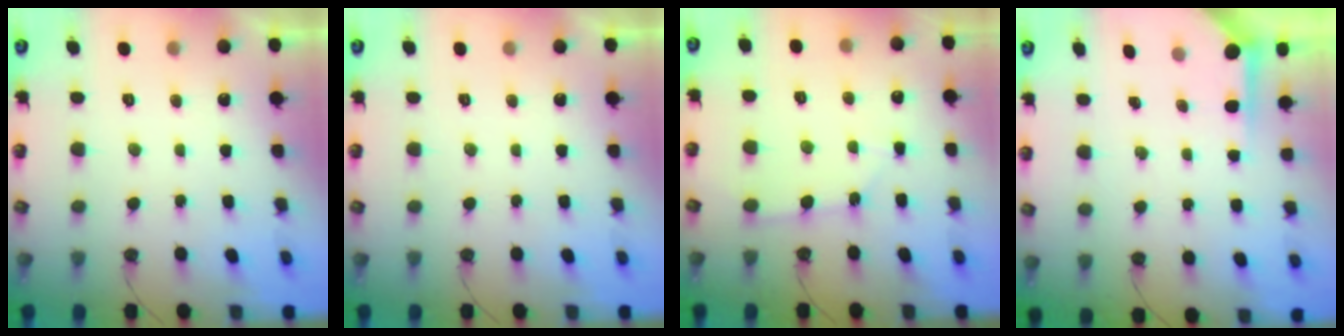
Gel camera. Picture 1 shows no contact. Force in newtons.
{"total": 0.0}
{"total": 2.9, "press": 2.9, "slide": 0.4}
{"total": 3.5, "press": 3.4, "slide": 0.3}